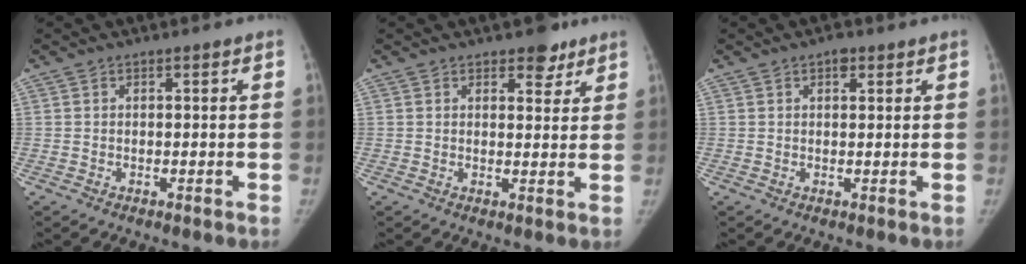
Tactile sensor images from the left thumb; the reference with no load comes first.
{"total": 4.4, "force": [3.1, 2.4, 2.0], "torque": [0.001, -0.017, 0.041]}
{"total": 1.9, "force": [1.1, 1.0, 1.1], "torque": [-0.009, -0.003, 0.014]}